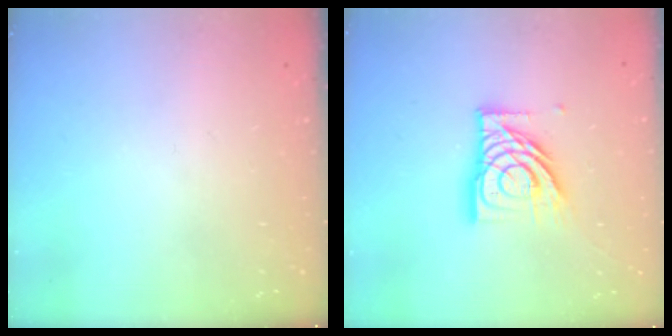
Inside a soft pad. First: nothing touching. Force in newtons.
{"total": 15.1, "press": 14.9, "slide": 1.9}